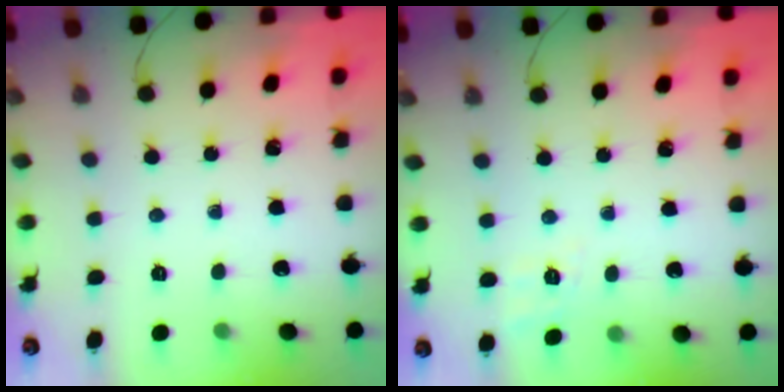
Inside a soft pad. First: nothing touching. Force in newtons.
{"total": 2.0, "press": 0.1, "slide": 2.0}